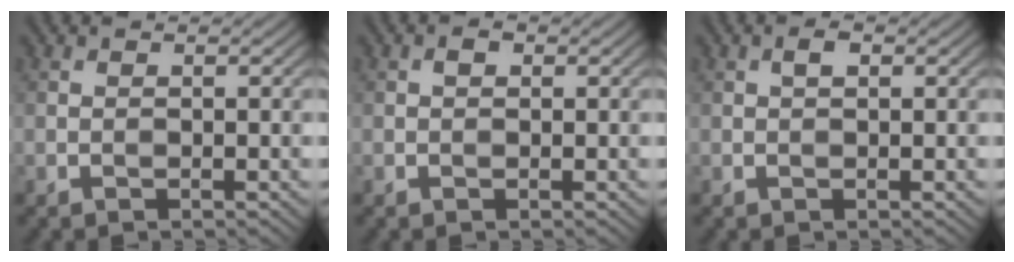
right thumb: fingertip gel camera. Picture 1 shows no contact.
{"total": 0.9, "force": [0.2, 0.7, 0.6], "torque": [-0.010, 0.001, 0.000]}
{"total": 1.2, "force": [0.4, 0.6, 1.0], "torque": [-0.018, 0.003, 0.005]}